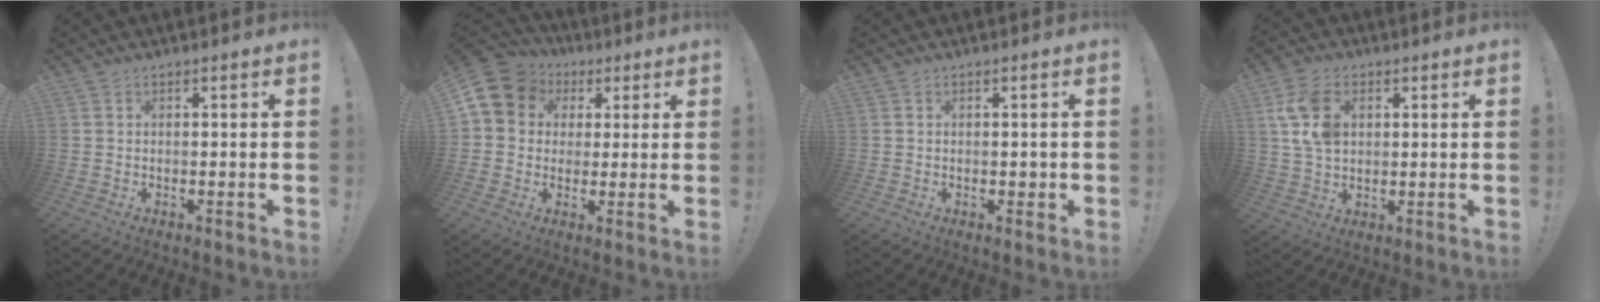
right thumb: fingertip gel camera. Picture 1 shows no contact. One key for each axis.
{"total": 10.0, "fx": 2.9, "fy": 8.8, "fz": 3.8, "tx": -0.067, "ty": -0.005, "tz": 0.060}
{"total": 1.2, "fx": -0.1, "fy": 1.0, "fz": 0.6, "tx": -0.004, "ty": 0.002, "tz": -0.002}
{"total": 11.2, "fx": 3.1, "fy": 7.7, "fz": 7.6, "tx": -0.145, "ty": 0.004, "tz": 0.060}